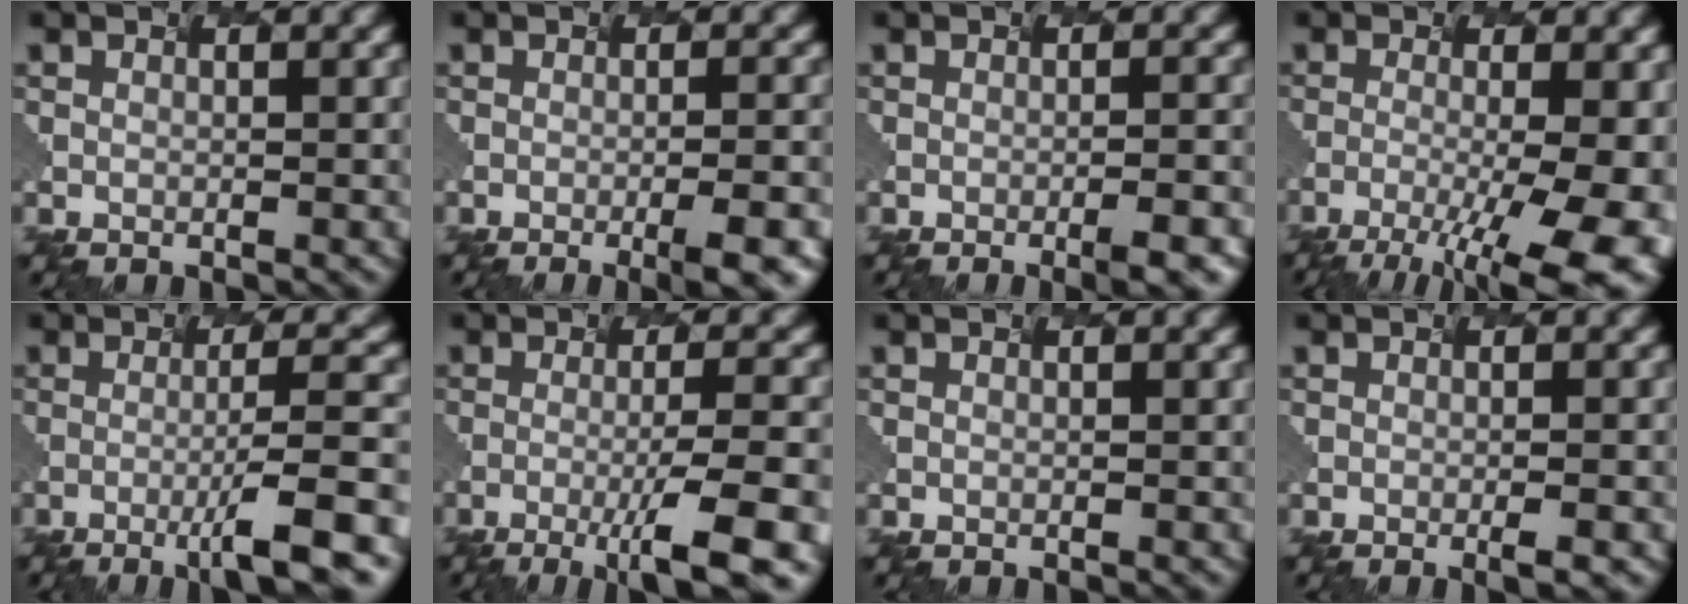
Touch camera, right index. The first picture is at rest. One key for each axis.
{"total": 5.2, "fx": -1.7, "fy": 1.5, "fz": 4.7, "tx": -0.034, "ty": 0.001, "tz": -0.010}
{"total": 4.1, "fx": -1.5, "fy": 1.2, "fz": 3.6, "tx": -0.026, "ty": 0.002, "tz": -0.009}
{"total": 10.1, "fx": -3.7, "fy": 3.1, "fz": 8.9, "tx": -0.120, "ty": -0.012, "tz": -0.040}
{"total": 7.3, "fx": -2.3, "fy": 0.9, "fz": 6.9, "tx": -0.097, "ty": 0.010, "tz": -0.036}
{"total": 8.2, "fx": -3.4, "fy": 1.3, "fz": 7.3, "tx": -0.098, "ty": -0.003, "tz": -0.048}
{"total": 0.0}
{"total": 2.4, "fx": -0.8, "fy": 0.6, "fz": 2.2, "tx": -0.018, "ty": 0.001, "tz": -0.006}